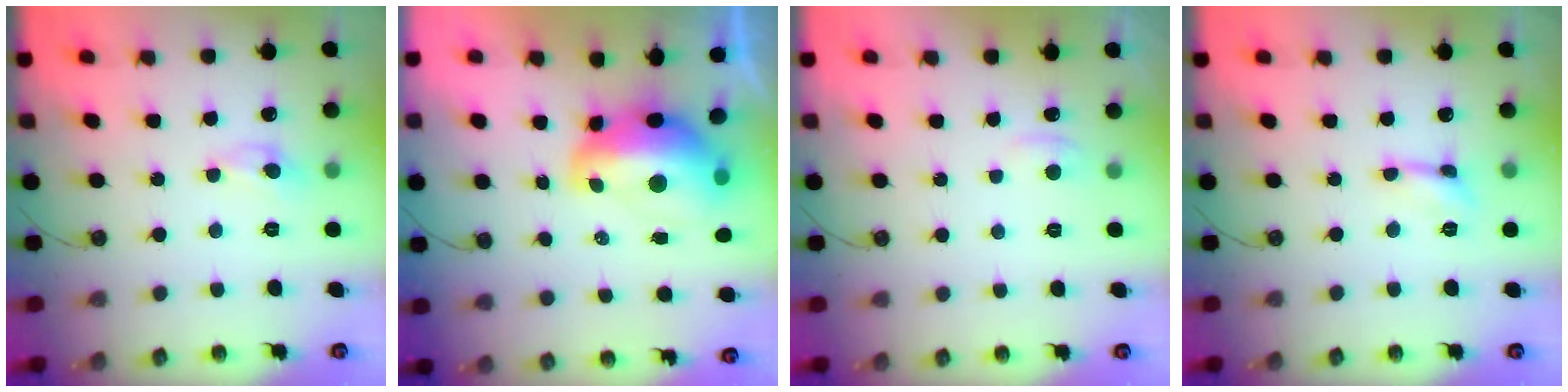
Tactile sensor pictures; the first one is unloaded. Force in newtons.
{"total": 8.9, "press": 8.8, "slide": 1.2}
{"total": 1.1, "press": 0.5, "slide": 0.9}
{"total": 1.4, "press": 1.4, "slide": 0.2}